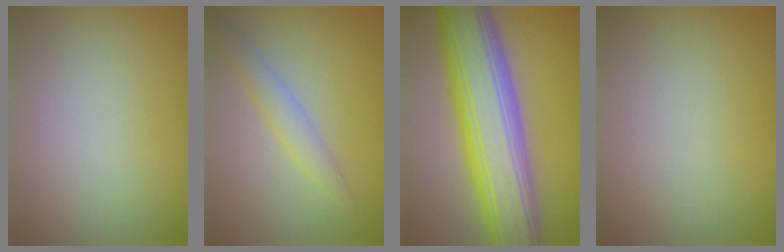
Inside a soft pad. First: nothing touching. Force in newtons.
{"total": 2.0, "press": 2.0, "slide": 0.2}
{"total": 11.4, "press": 11.3, "slide": 0.6}
{"total": 0.0}